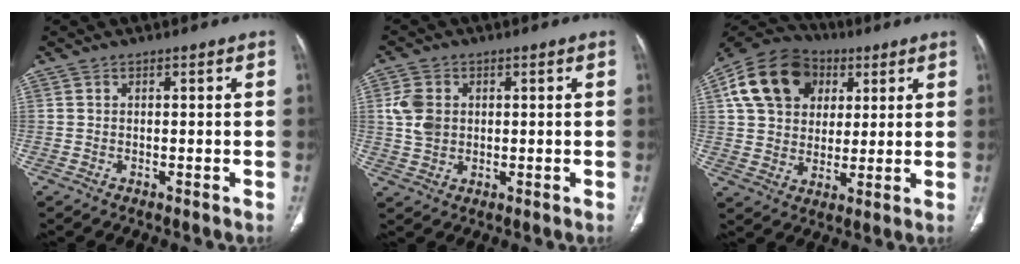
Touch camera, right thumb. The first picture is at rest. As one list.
[{"total": 6.0, "force": [1.0, 4.7, 3.6], "torque": [-0.063, -0.002, 0.022]}, {"total": 17.3, "force": [6.0, 13.1, 9.6], "torque": [-0.161, 0.009, 0.099]}]